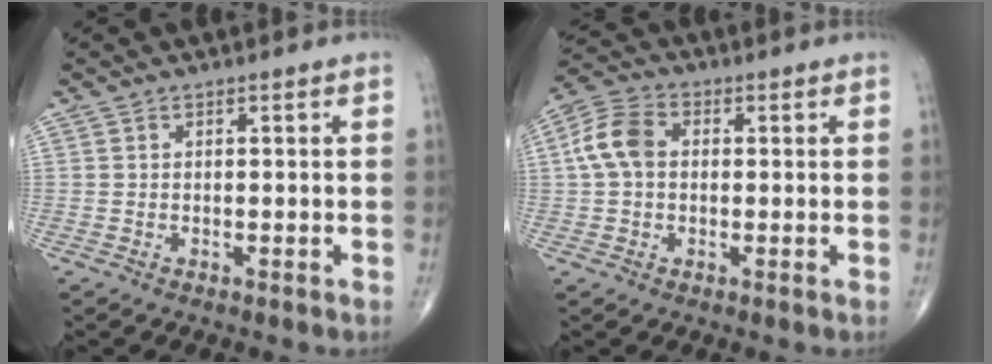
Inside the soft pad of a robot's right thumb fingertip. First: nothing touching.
{"total": 7.7, "force": [0.7, 5.4, 5.4], "torque": [-0.109, 0.023, 0.005]}